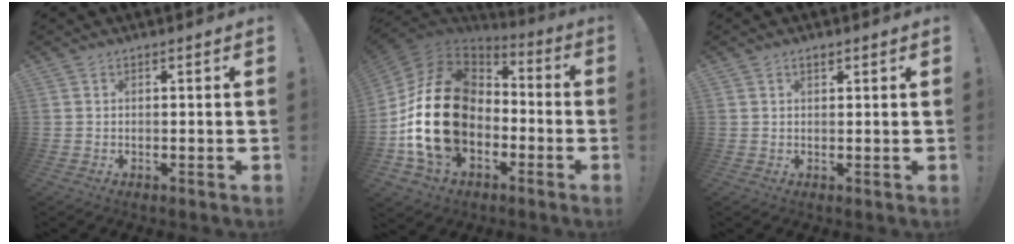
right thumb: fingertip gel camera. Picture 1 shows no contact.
{"total": 26.2, "force": [-2.0, 18.5, 18.5], "torque": [-0.370, 0.025, -0.012]}
{"total": 1.4, "force": [0.9, 0.6, 0.8], "torque": [-0.014, 0.000, 0.016]}